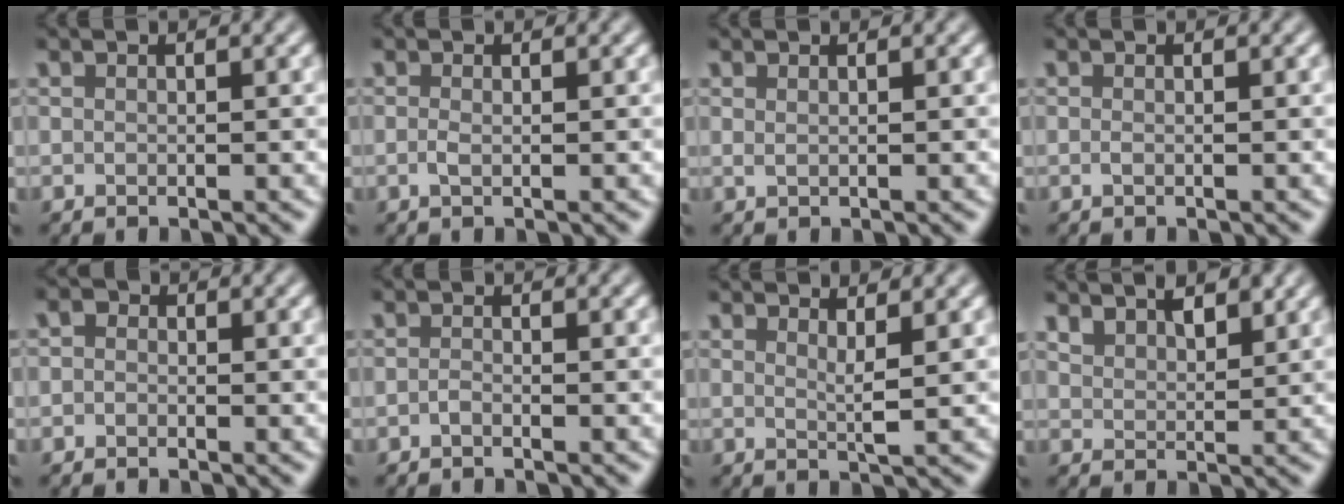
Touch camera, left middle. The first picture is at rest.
{"total": 0.8, "force": [-0.1, 0.2, 0.8], "torque": [-0.017, -0.004, -0.003]}
{"total": 0.8, "force": [0.4, 0.3, 0.5], "torque": [-0.007, -0.001, 0.003]}
{"total": 0.5, "force": [-0.1, 0.2, 0.5], "torque": [-0.010, -0.001, -0.003]}
{"total": 0.8, "force": [-0.3, 0.7, 0.3], "torque": [-0.007, -0.004, -0.013]}
{"total": 0.6, "force": [-0.5, 0.1, 0.4], "torque": [-0.009, -0.001, -0.010]}
{"total": 1.7, "force": [1.0, 0.3, 1.4], "torque": [-0.019, -0.005, 0.013]}
{"total": 2.9, "force": [2.3, 1.2, 1.3], "torque": [-0.023, 0.001, 0.041]}